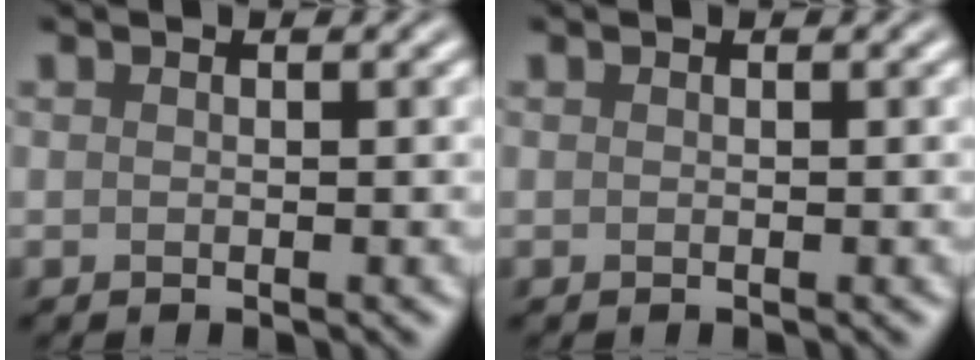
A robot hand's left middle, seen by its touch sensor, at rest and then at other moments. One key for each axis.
{"total": 0.0}